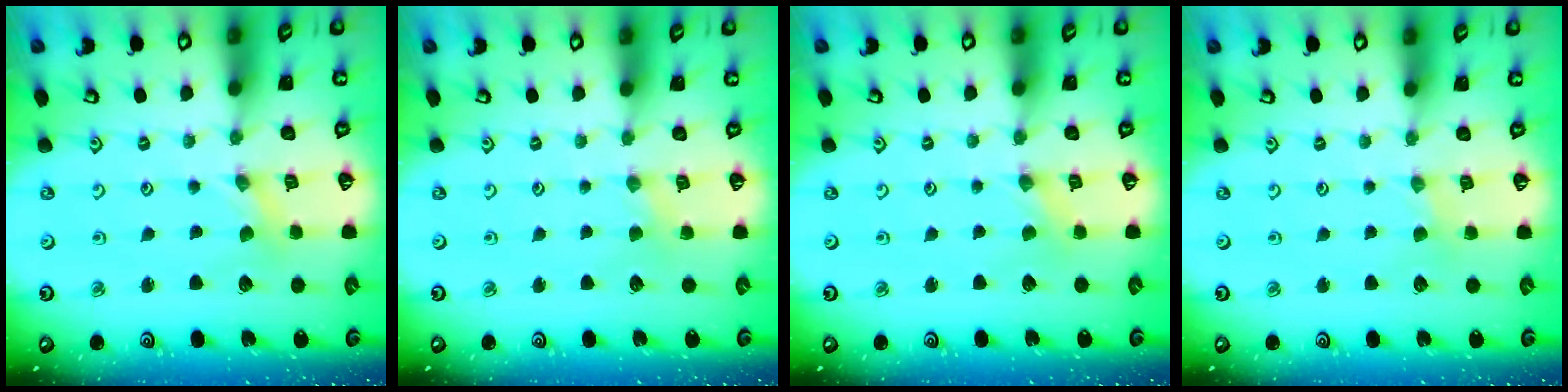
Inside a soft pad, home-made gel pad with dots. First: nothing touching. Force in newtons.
{"total": 1.8, "press": 1.8, "slide": 0.3}
{"total": 0.0}
{"total": 1.2, "press": 1.2, "slide": 0.2}